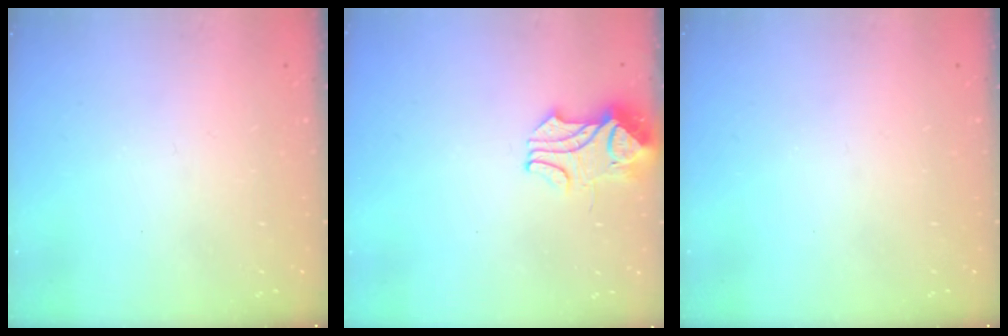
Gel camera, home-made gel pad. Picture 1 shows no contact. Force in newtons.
{"total": 2.1, "press": 1.9, "slide": 0.9}
{"total": 0.0}